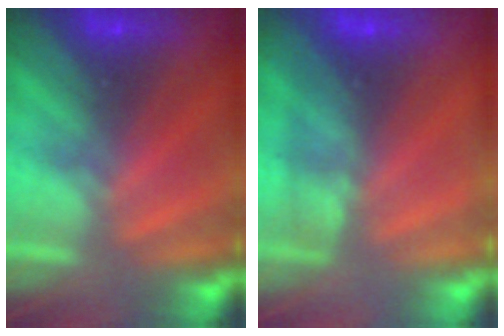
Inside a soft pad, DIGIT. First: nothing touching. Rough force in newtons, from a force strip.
{"total": 2.3}